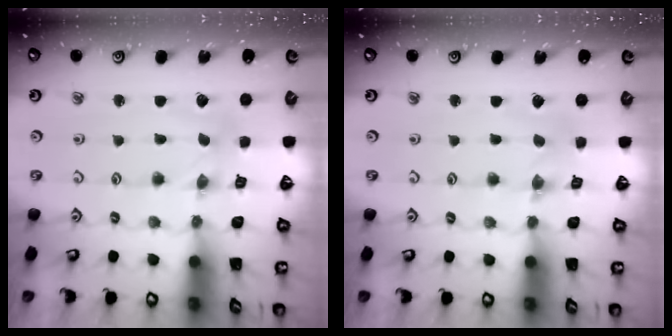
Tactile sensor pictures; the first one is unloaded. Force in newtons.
{"total": 1.0, "press": 1.0, "slide": 0.3}